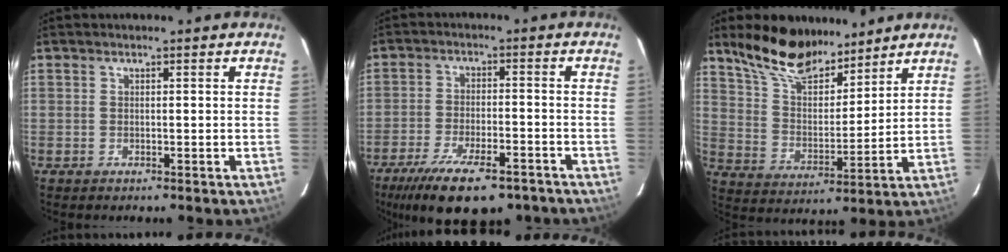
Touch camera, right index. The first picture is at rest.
{"total": 16.9, "force": [-11.9, 5.8, 10.4], "torque": [-0.210, -0.036, -0.184]}
{"total": 14.4, "force": [11.6, 5.1, 6.9], "torque": [-0.132, 0.011, 0.217]}